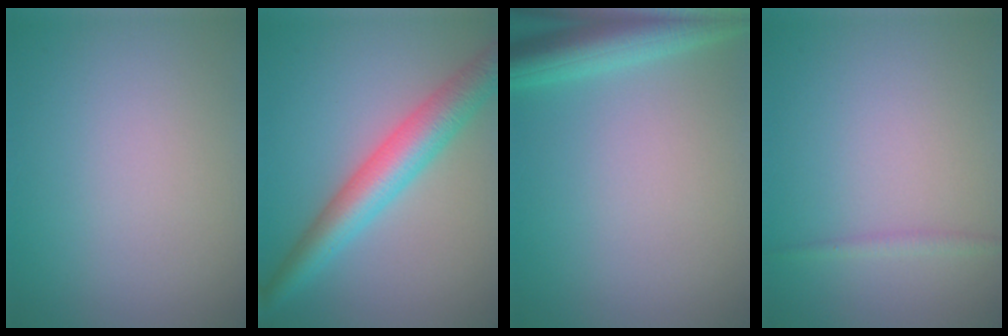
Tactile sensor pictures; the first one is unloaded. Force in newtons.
{"total": 6.4, "press": 6.4, "slide": 0.1}
{"total": 5.1, "press": 5.1, "slide": 0.4}
{"total": 0.9, "press": 0.9, "slide": 0.1}